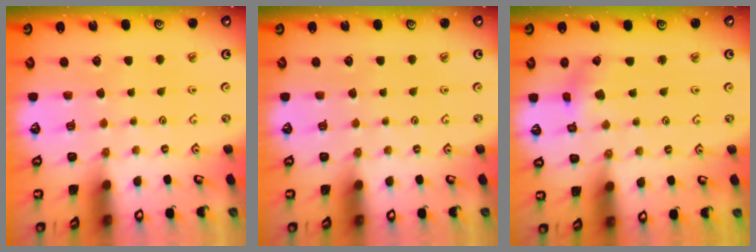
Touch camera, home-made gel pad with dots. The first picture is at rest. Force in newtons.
{"total": 0.0}
{"total": 2.5, "press": 2.5, "slide": 0.4}